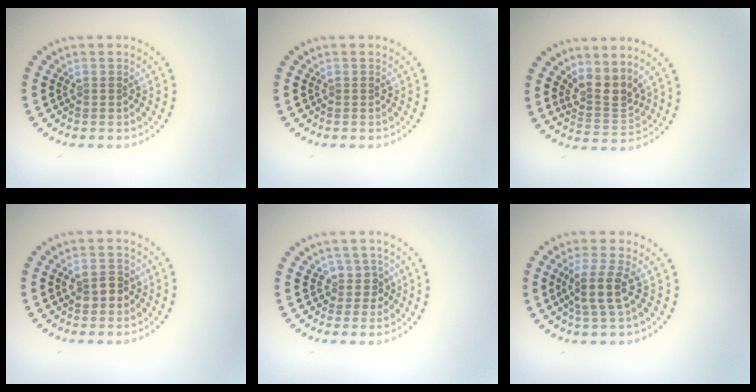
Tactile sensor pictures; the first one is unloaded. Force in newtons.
{"total": 0.0}
{"total": 2.8, "press": 2.3, "slide": 1.7}
{"total": 2.3, "press": 2.3, "slide": 0.4}
{"total": 1.8, "press": 1.4, "slide": 1.2}
{"total": 3.1, "press": 2.5, "slide": 1.8}